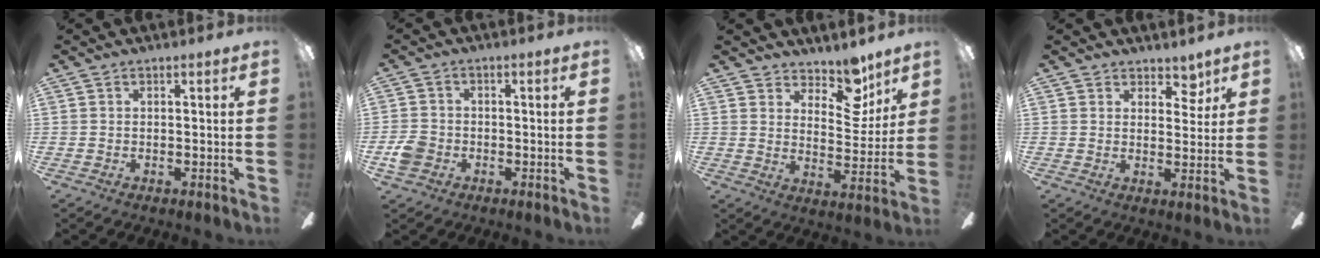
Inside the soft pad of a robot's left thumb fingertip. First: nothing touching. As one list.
[{"total": 4.9, "force": [-2.0, 3.9, 2.3], "torque": [-0.047, 0.014, -0.035]}, {"total": 11.1, "force": [8.5, 5.5, 4.5], "torque": [-0.058, -0.061, 0.153]}, {"total": 5.2, "force": [3.9, 3.3, 1.0], "torque": [0.004, -0.022, 0.065]}]